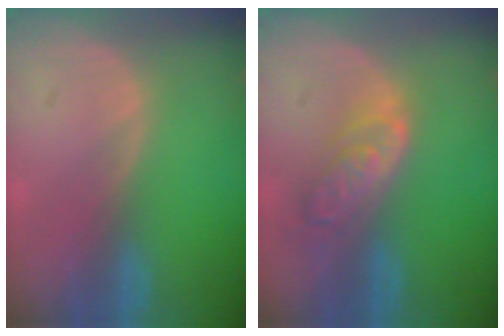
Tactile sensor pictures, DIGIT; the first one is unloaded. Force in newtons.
{"total": 6.3, "press": 5.6, "slide": 2.9}